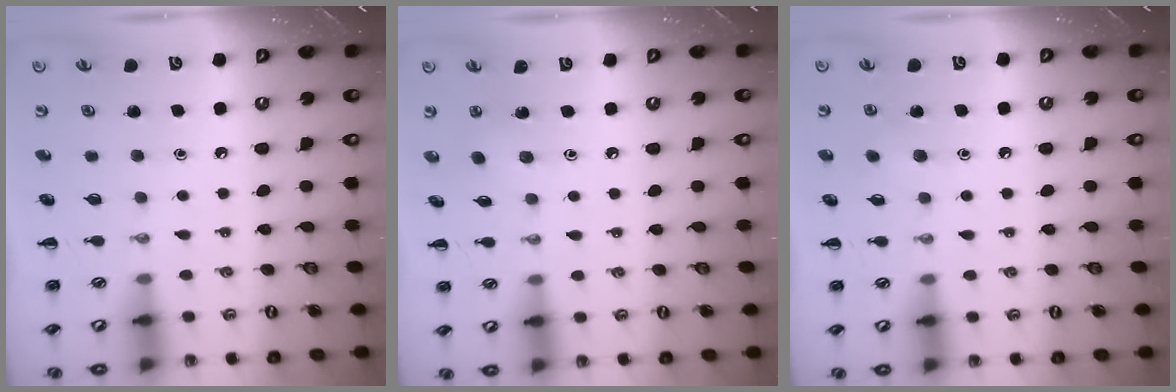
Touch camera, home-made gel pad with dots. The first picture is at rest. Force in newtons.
{"total": 2.8, "press": 2.6, "slide": 0.9}
{"total": 3.9, "press": 3.7, "slide": 1.2}